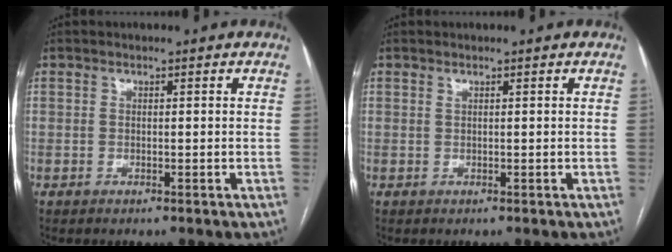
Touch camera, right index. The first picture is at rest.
{"total": 0.0}